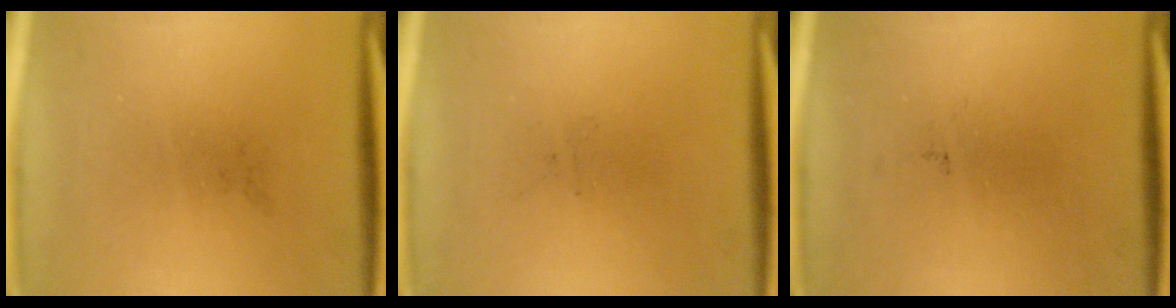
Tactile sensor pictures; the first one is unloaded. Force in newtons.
{"total": 0.0}
{"total": 0.0}